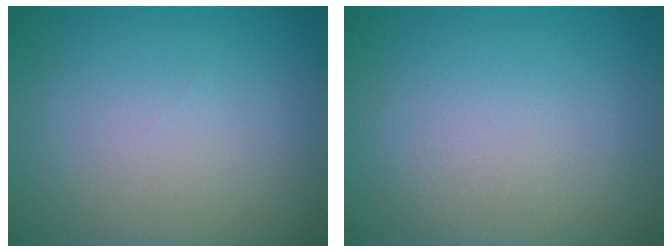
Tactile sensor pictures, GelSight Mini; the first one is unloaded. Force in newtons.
{"total": 0.0}